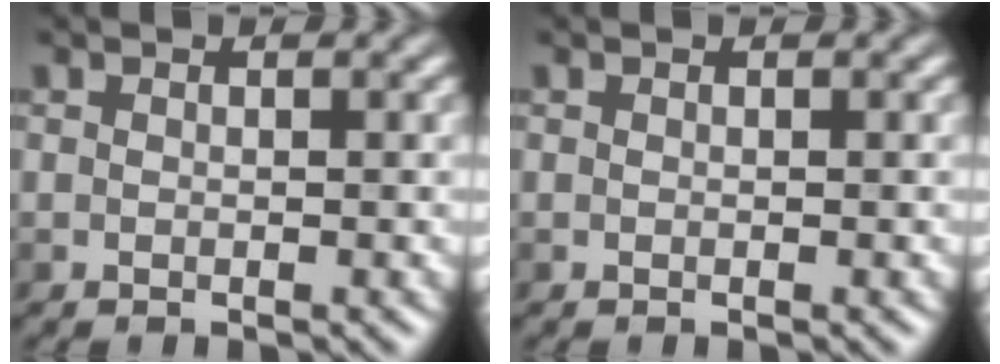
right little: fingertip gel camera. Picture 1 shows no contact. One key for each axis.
{"total": 0.0}